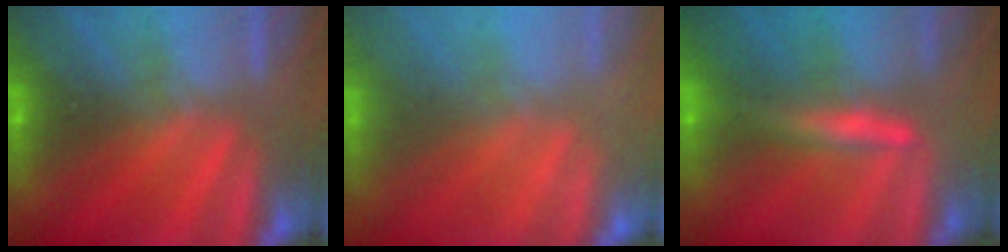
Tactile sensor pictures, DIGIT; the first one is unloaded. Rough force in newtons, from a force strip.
{"total": 2.2}
{"total": 2.4}